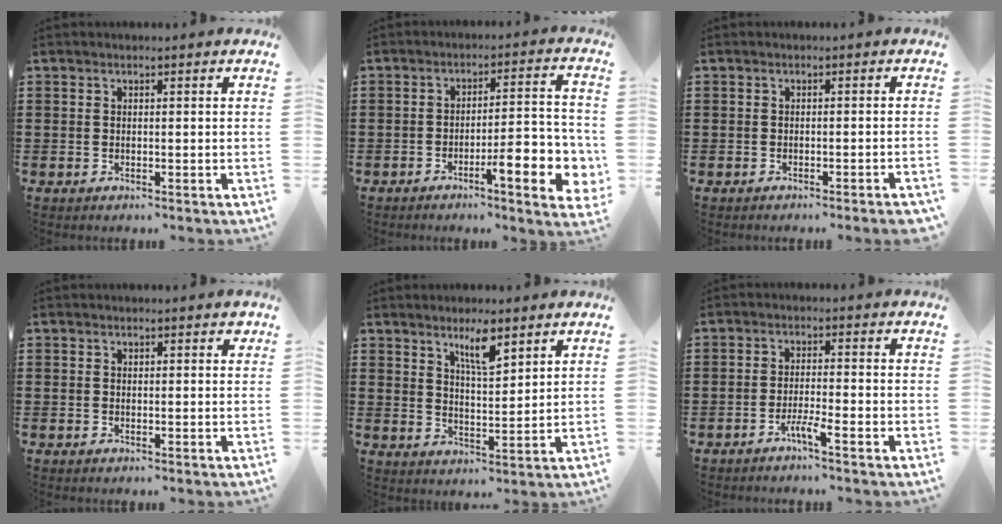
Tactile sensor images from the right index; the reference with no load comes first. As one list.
[{"total": 9.0, "force": [-3.9, 2.1, 7.9], "torque": [-0.110, -0.009, -0.067]}, {"total": 1.4, "force": [-1.1, -0.2, 0.8], "torque": [-0.013, -0.001, -0.021]}, {"total": 0.7, "force": [0.5, 0.5, 0.2], "torque": [0.002, 0.000, 0.007]}, {"total": 5.6, "force": [3.9, 1.3, 3.9], "torque": [-0.069, -0.005, 0.064]}, {"total": 3.1, "force": [-2.2, -0.1, 2.1], "torque": [-0.044, -0.001, -0.043]}]